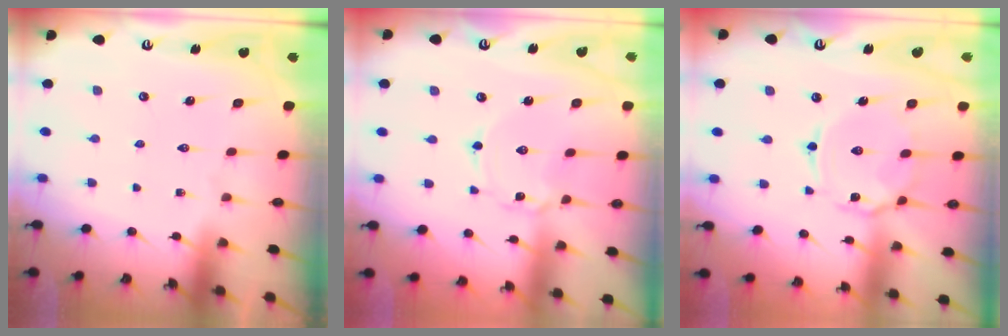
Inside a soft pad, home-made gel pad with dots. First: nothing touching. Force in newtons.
{"total": 2.0, "press": 2.0, "slide": 0.1}
{"total": 7.8, "press": 7.8, "slide": 0.5}